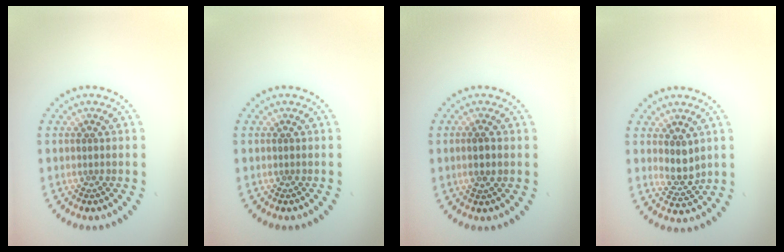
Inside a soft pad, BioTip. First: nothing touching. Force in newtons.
{"total": 0.0}
{"total": 1.1, "press": 1.0, "slide": 0.6}
{"total": 2.3, "press": 2.0, "slide": 1.2}